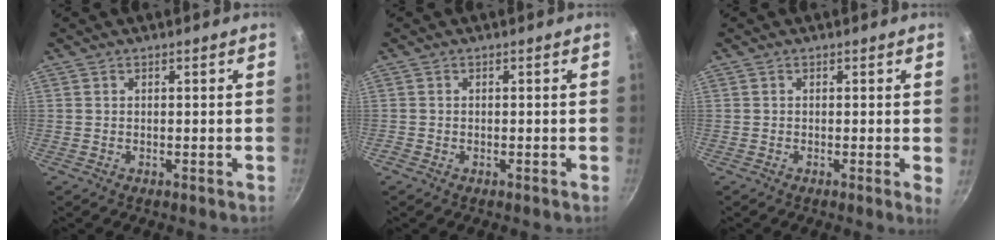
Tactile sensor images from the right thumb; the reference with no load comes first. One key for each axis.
{"total": 0.0}
{"total": 1.5, "fx": 0.0, "fy": 0.1, "fz": 1.5, "tx": -0.022, "ty": -0.005, "tz": -0.006}